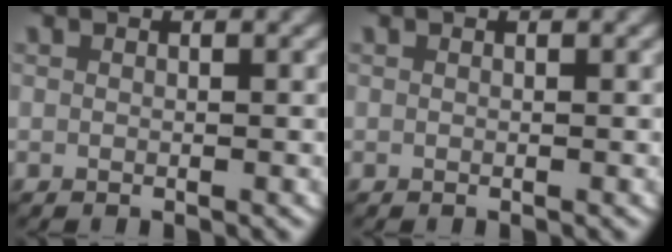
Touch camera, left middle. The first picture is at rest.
{"total": 0.0}